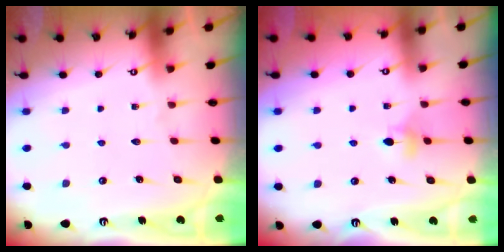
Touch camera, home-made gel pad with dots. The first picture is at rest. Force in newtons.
{"total": 4.3, "press": 4.2, "slide": 0.7}